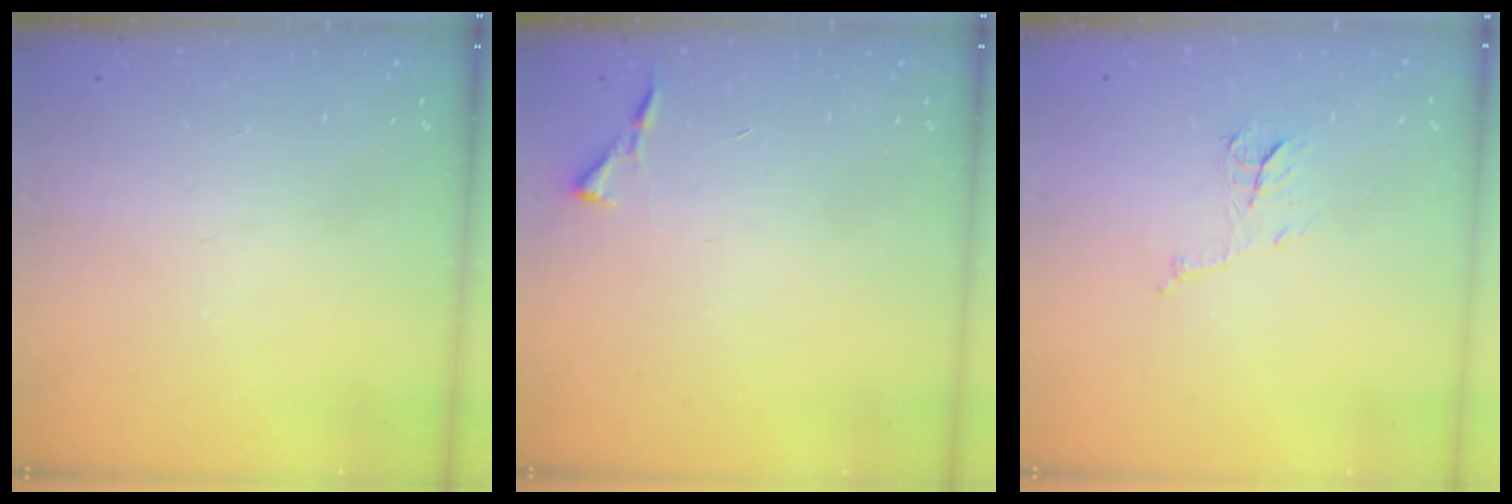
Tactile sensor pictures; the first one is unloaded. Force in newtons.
{"total": 3.5, "press": 3.4, "slide": 0.5}
{"total": 6.0, "press": 6.0, "slide": 0.5}